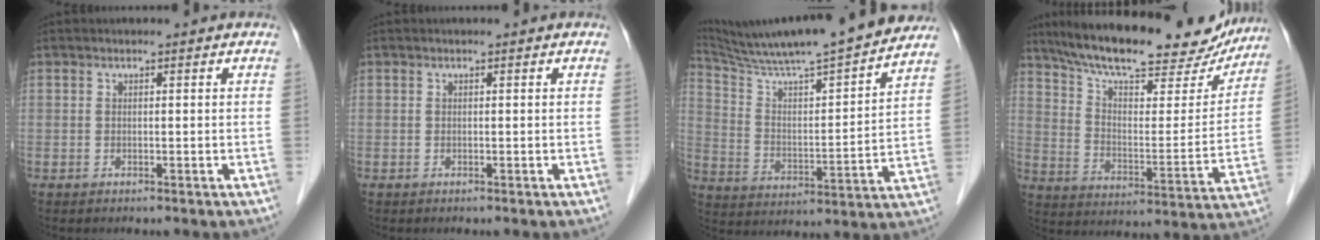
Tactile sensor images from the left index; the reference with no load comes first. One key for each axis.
{"total": 0.0}
{"total": 22.3, "fx": 19.9, "fy": 0.6, "fz": 10.1, "tx": -0.170, "ty": -0.002, "tz": 0.308}
{"total": 25.8, "fx": 21.9, "fy": 6.6, "fz": 11.9, "tx": -0.186, "ty": 0.004, "tz": 0.306}